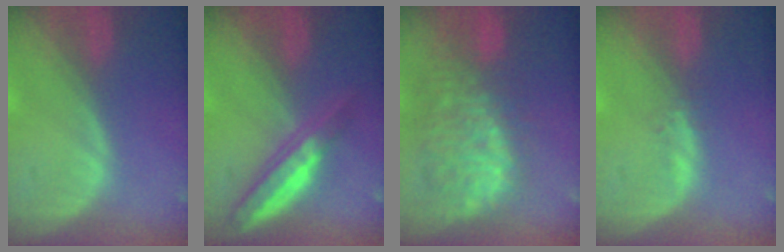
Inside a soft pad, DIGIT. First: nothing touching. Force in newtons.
{"total": 5.8, "press": 5.5, "slide": 1.9}
{"total": 10.4, "press": 9.8, "slide": 3.5}
{"total": 1.1, "press": 1.0, "slide": 0.5}